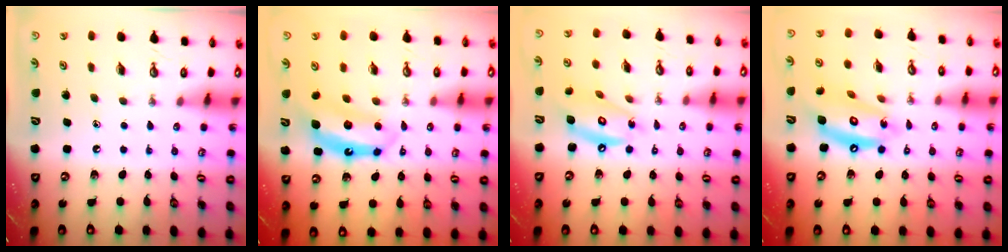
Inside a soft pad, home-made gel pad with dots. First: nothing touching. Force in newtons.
{"total": 7.1, "press": 7.1, "slide": 0.5}
{"total": 13.3, "press": 13.2, "slide": 1.2}
{"total": 13.6, "press": 13.6, "slide": 1.2}